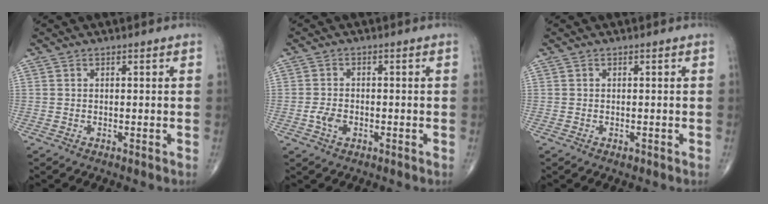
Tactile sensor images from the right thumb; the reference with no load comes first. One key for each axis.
{"total": 3.0, "fx": -1.1, "fy": 1.9, "fz": 2.0, "tx": -0.032, "ty": 0.005, "tz": -0.022}
{"total": 0.5, "fx": -0.4, "fy": 0.3, "fz": 0.2, "tx": 0.000, "ty": 0.000, "tz": -0.006}